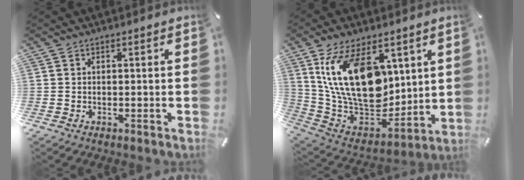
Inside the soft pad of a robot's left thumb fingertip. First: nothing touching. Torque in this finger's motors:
{"motor_torque": [2.51, 2.50, 1.60, -1.17, 0.54]}